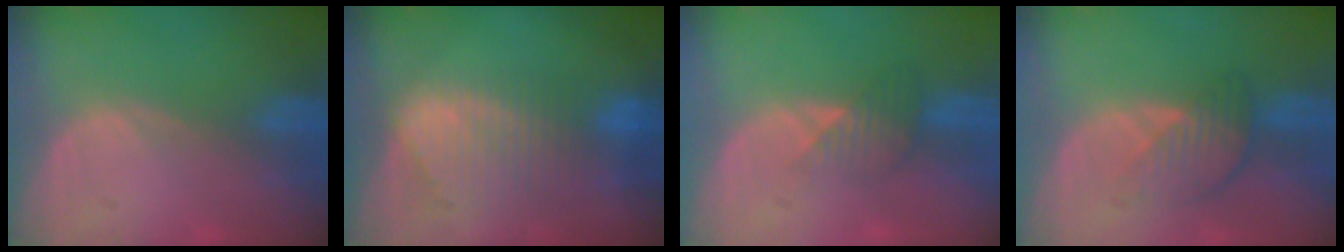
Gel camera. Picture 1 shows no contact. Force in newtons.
{"total": 9.3, "press": 8.1, "slide": 4.4}
{"total": 3.4, "press": 3.1, "slide": 1.5}
{"total": 4.7, "press": 4.2, "slide": 2.1}